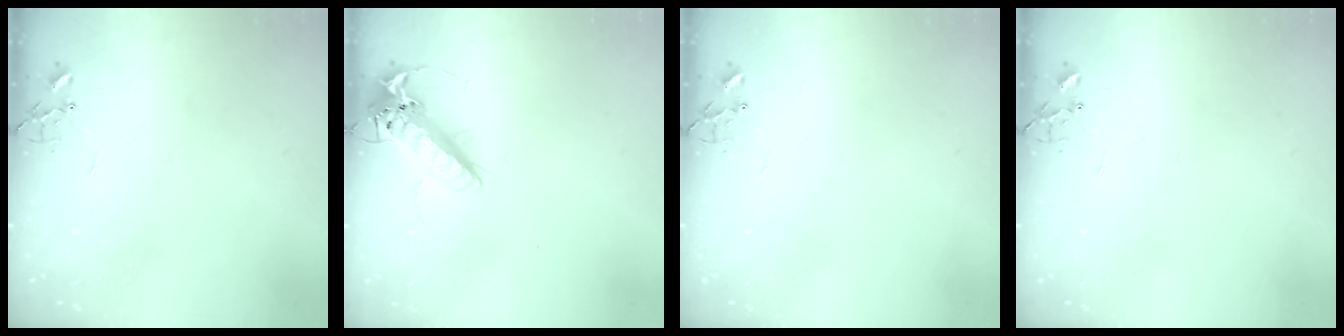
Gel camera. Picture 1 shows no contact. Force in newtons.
{"total": 16.7, "press": 16.4, "slide": 3.1}
{"total": 0.0}
{"total": 0.0}